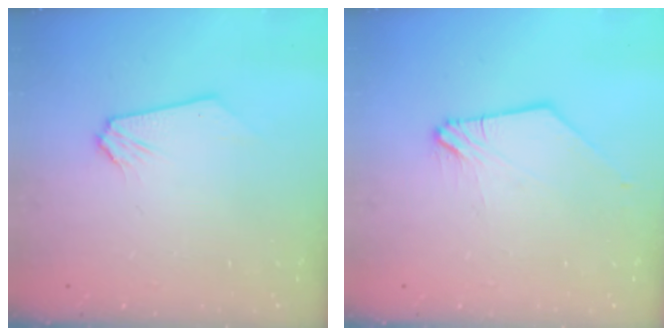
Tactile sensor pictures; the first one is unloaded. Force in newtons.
{"total": 1.1, "press": 1.0, "slide": 0.3}